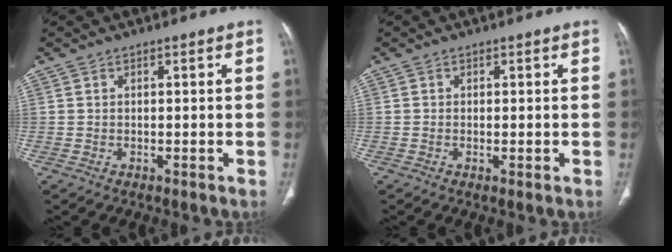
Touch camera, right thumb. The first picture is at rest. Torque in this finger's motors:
{"motor_torque": [0.56, 0.02, -0.05, -0.66, -0.02]}